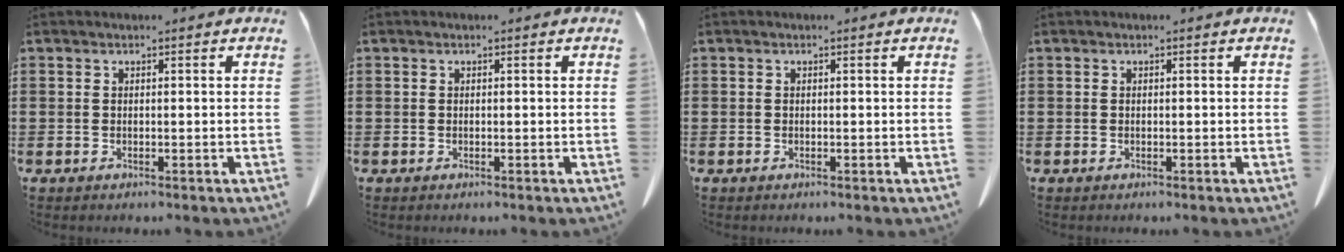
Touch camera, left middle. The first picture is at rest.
{"total": 0.0}
{"total": 0.0}
{"total": 0.0}